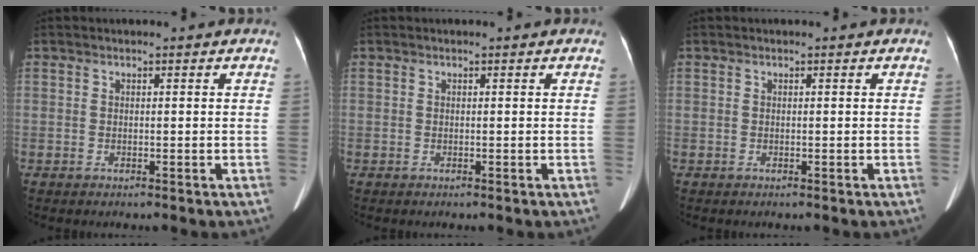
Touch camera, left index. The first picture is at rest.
{"total": 0.0}
{"total": 0.0}